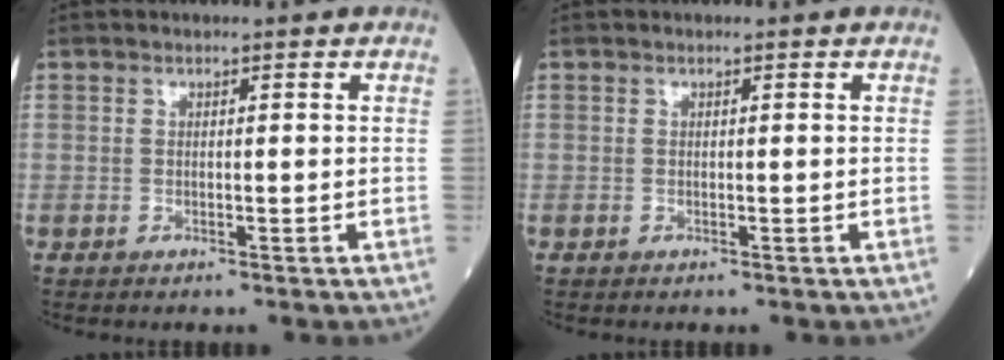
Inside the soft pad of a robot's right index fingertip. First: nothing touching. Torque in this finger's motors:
{"motor_torque": [0.00, 0.00, 0.00, 0.00]}